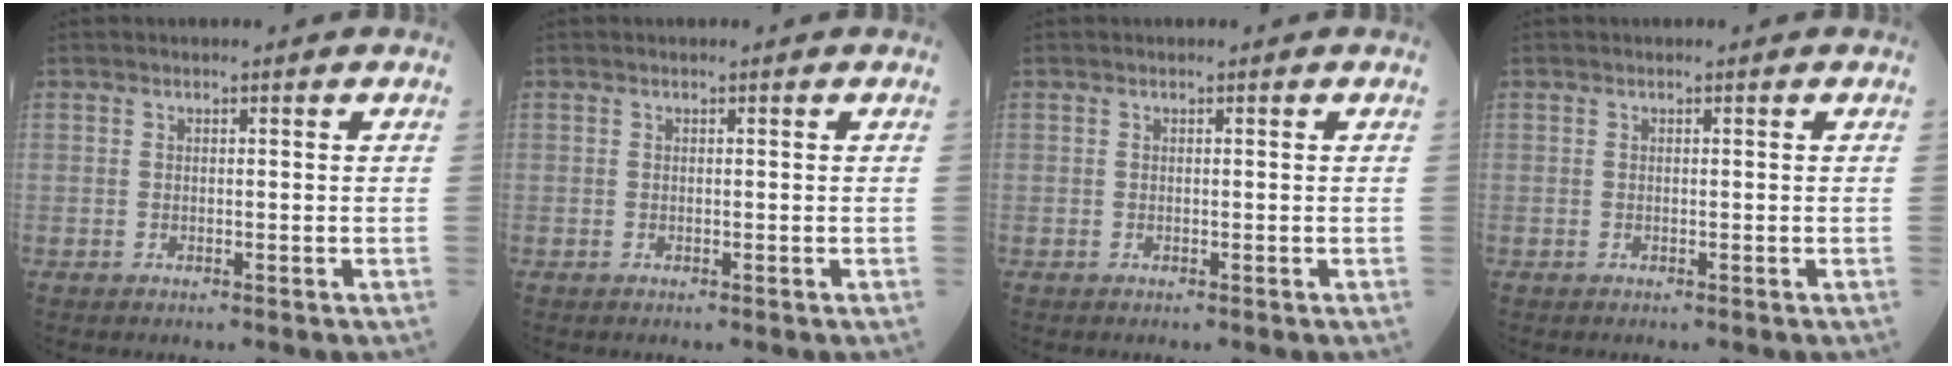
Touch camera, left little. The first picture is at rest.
{"total": 0.0}
{"total": 0.0}
{"total": 0.0}